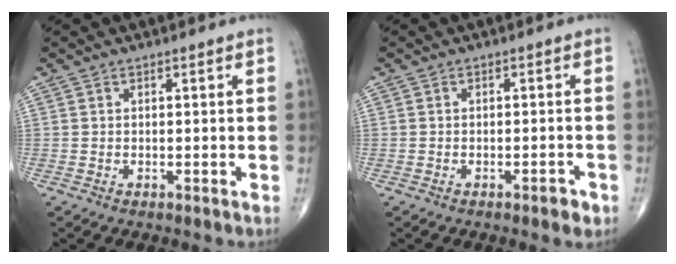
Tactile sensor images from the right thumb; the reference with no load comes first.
{"total": 2.1, "force": [-1.3, 0.7, 1.5], "torque": [-0.019, 0.003, -0.019]}